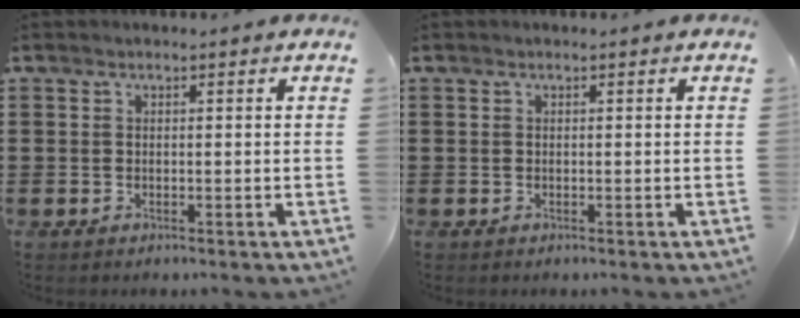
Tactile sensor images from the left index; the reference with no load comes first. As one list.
[{"total": 0.0}]